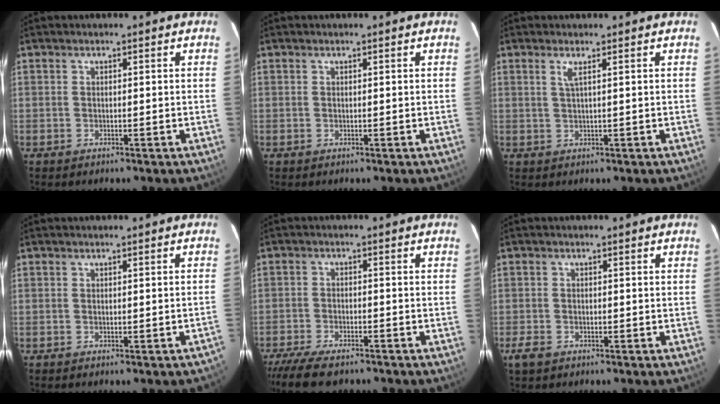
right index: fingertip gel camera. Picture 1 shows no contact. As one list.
[{"total": 0.0}, {"total": 1.4, "force": [0.6, -0.4, 1.3], "torque": [-0.025, 0.000, 0.012]}, {"total": 2.3, "force": [-2.0, 0.3, 1.2], "torque": [-0.018, -0.003, -0.025]}, {"total": 9.5, "force": [-8.1, 2.5, 4.3], "torque": [-0.110, -0.031, -0.142]}, {"total": 2.6, "force": [-1.7, 1.7, 1.1], "torque": [-0.025, -0.003, -0.031]}]